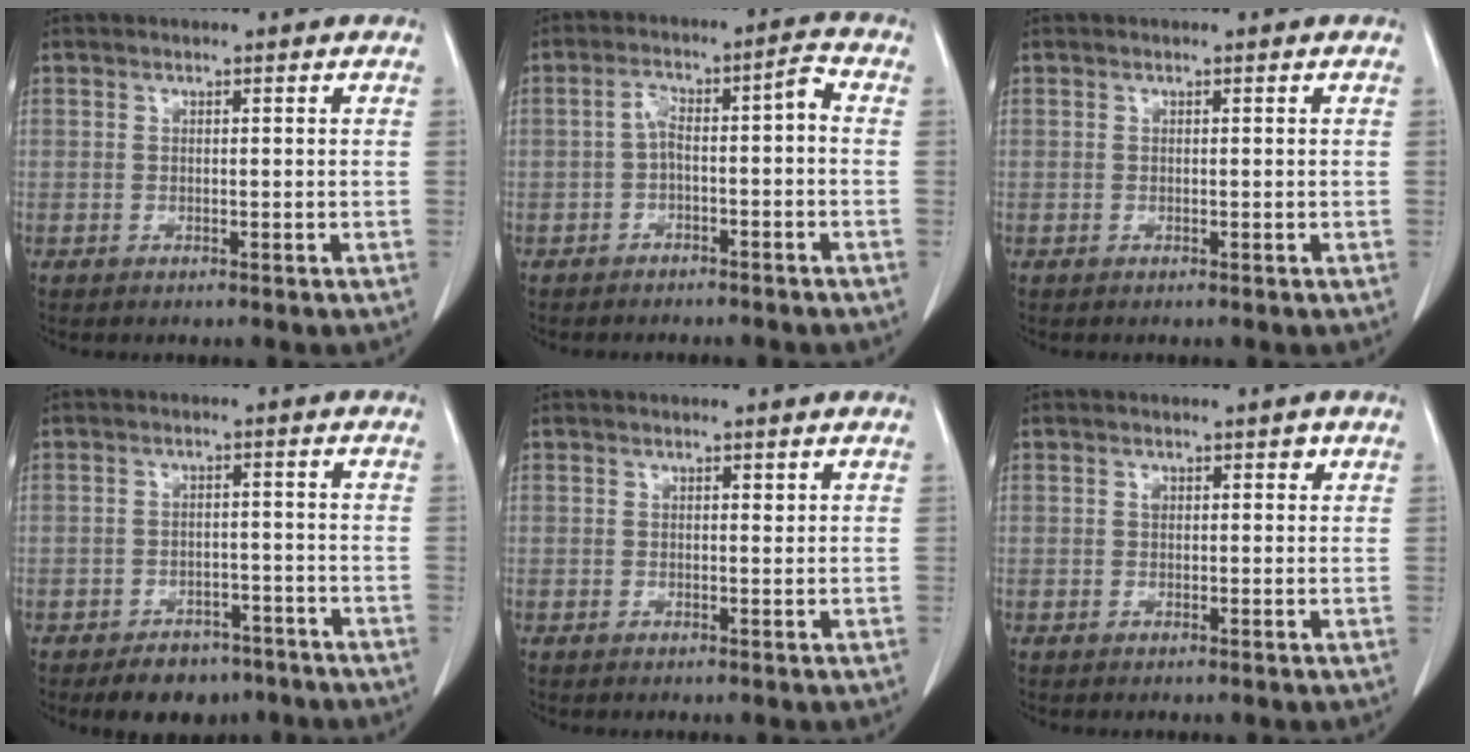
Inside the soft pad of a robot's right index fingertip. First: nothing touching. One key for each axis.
{"total": 5.3, "fx": -1.5, "fy": 1.3, "fz": 5.0, "tx": -0.087, "ty": 0.035, "tz": -0.020}
{"total": 0.0}
{"total": 6.5, "fx": -4.9, "fy": 3.7, "fz": 2.2, "tx": -0.027, "ty": 0.006, "tz": -0.069}
{"total": 0.6, "fx": 0.3, "fy": 0.2, "fz": 0.4, "tx": -0.007, "ty": -0.002, "tz": 0.005}
{"total": 1.4, "fx": 0.6, "fy": 0.9, "fz": 0.8, "tx": -0.007, "ty": 0.007, "tz": 0.009}